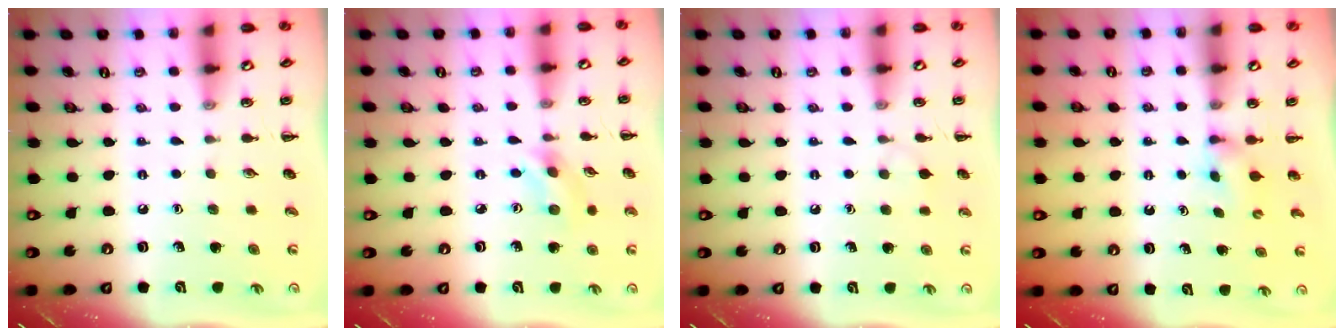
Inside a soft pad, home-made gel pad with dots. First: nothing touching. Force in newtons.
{"total": 3.1, "press": 3.0, "slide": 0.8}
{"total": 5.5, "press": 5.2, "slide": 1.6}
{"total": 2.3, "press": 2.1, "slide": 1.0}